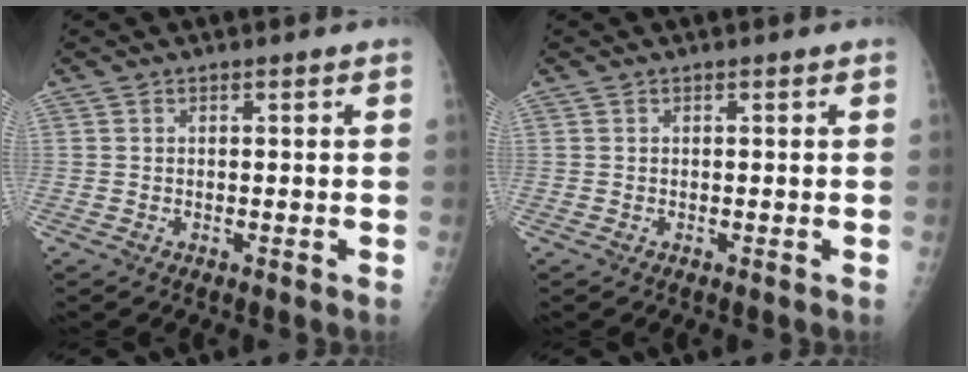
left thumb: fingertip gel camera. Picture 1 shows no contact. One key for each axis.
{"total": 0.0}